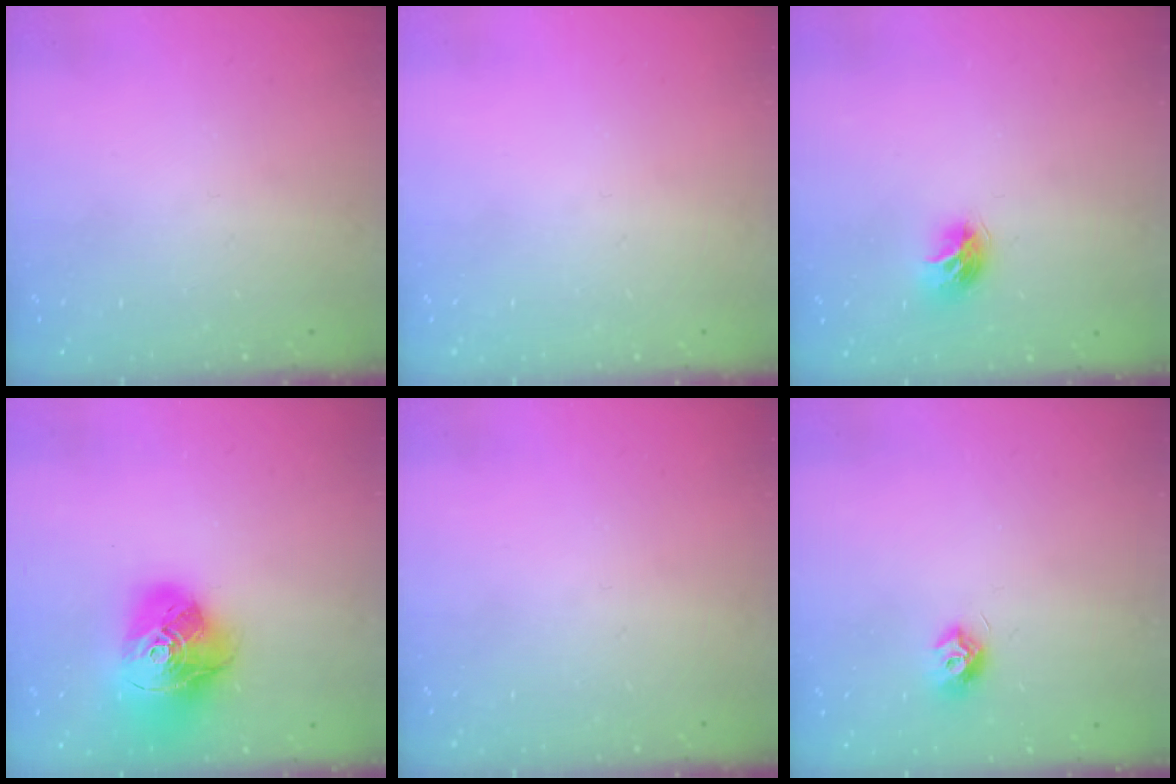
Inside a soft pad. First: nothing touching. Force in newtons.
{"total": 0.0}
{"total": 8.6, "press": 8.6, "slide": 0.0}
{"total": 19.4, "press": 19.3, "slide": 2.3}
{"total": 0.0}
{"total": 7.3, "press": 7.3, "slide": 0.3}